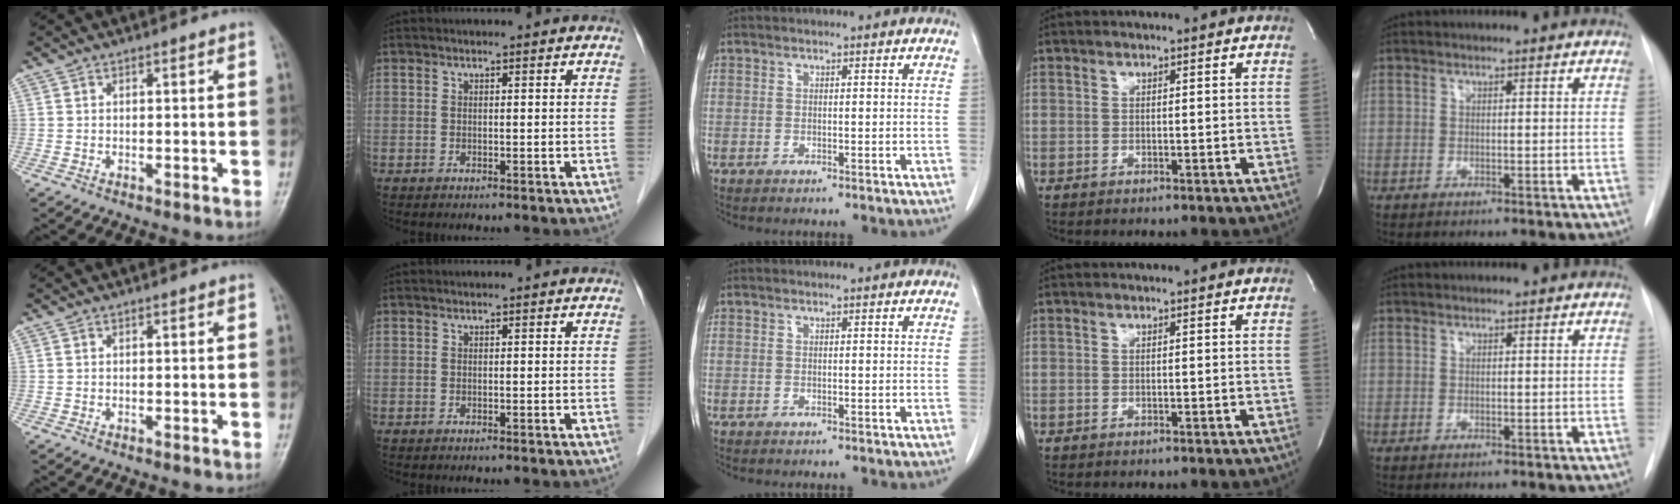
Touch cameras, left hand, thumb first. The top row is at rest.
{}